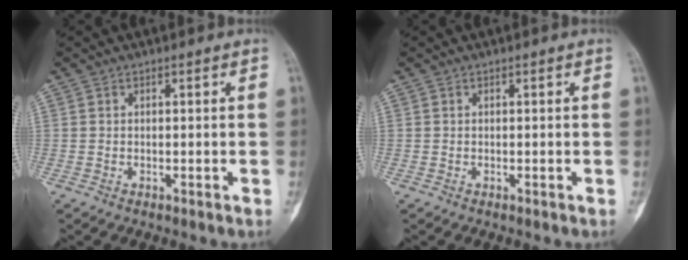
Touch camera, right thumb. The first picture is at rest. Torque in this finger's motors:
{"motor_torque": [0.01, 0.00, 0.00, 0.00, 0.03]}